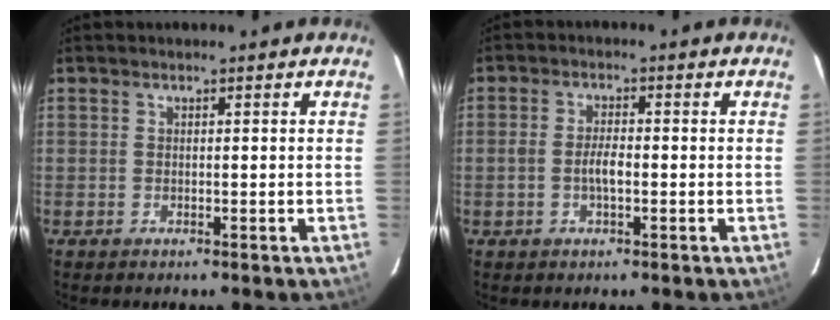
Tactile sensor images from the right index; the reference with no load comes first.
{"total": 3.2, "force": [-0.8, 1.1, 2.9], "torque": [-0.059, 0.003, -0.015]}